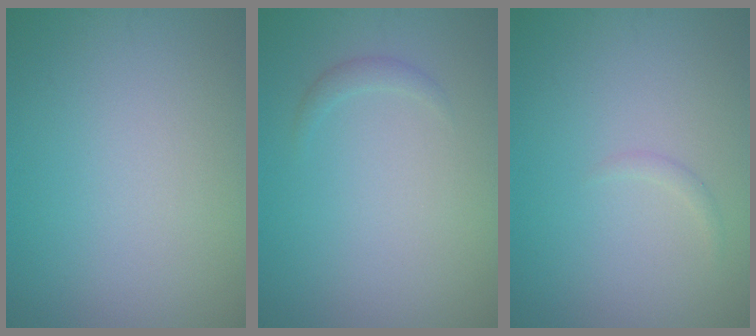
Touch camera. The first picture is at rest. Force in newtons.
{"total": 0.8, "press": 0.8, "slide": 0.0}
{"total": 0.6, "press": 0.6, "slide": 0.1}